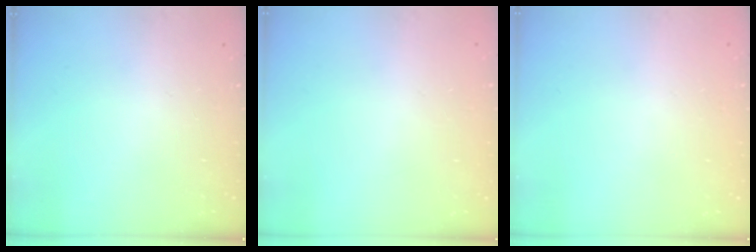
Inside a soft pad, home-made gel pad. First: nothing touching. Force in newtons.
{"total": 0.0}
{"total": 0.0}